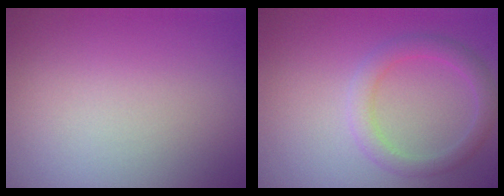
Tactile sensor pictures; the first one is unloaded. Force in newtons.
{"total": 2.7, "press": 2.7, "slide": 0.2}